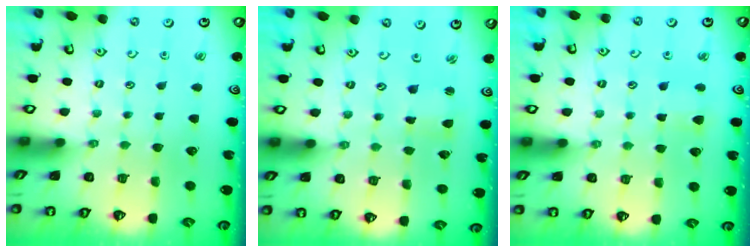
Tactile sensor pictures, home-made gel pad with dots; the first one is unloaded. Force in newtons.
{"total": 0.9, "press": 0.9, "slide": 0.1}
{"total": 3.5, "press": 3.4, "slide": 0.5}